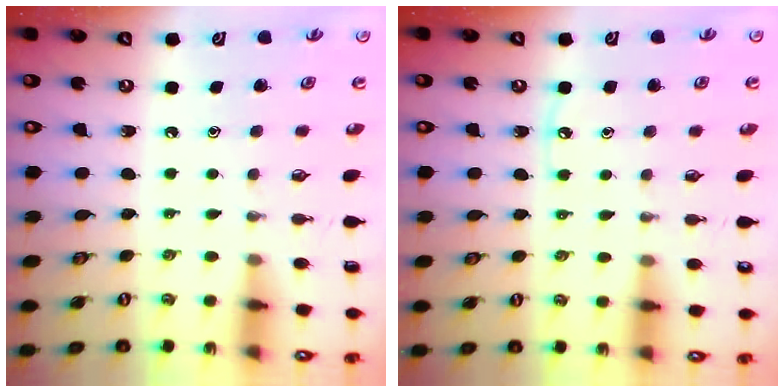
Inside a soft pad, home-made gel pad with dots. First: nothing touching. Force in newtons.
{"total": 3.1, "press": 3.1, "slide": 0.5}